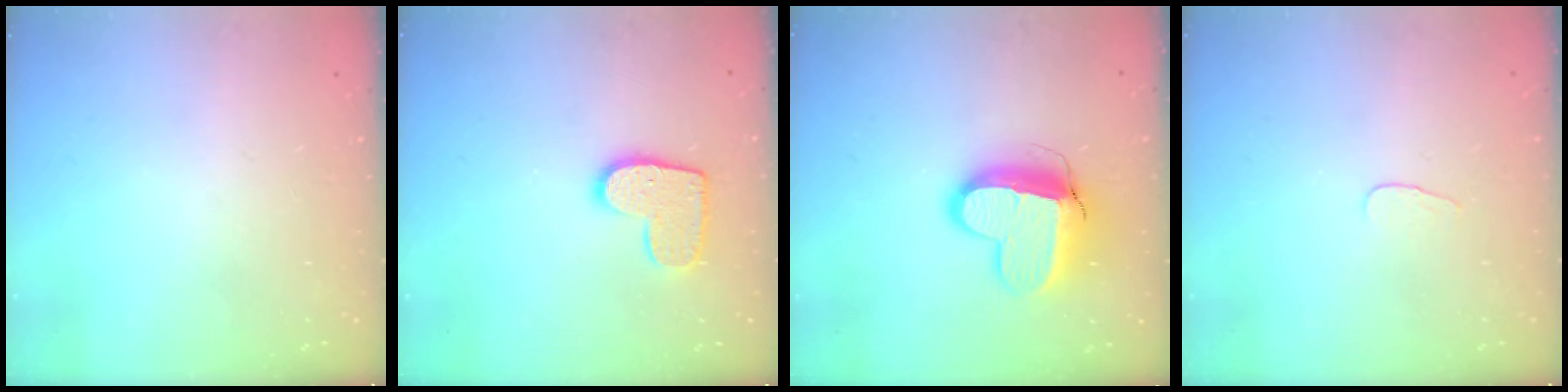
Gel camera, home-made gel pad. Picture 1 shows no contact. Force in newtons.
{"total": 11.2, "press": 11.2, "slide": 0.6}
{"total": 13.1, "press": 13.0, "slide": 1.3}
{"total": 2.8, "press": 2.8, "slide": 0.3}